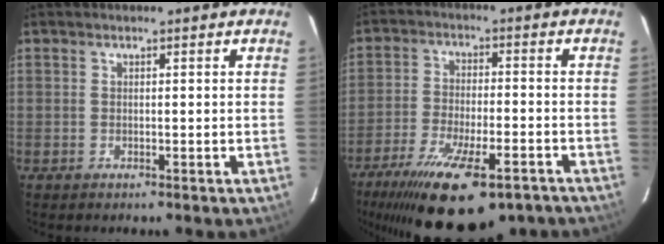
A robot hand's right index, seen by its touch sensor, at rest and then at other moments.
{"total": 20.7, "force": [-14.1, 7.1, 13.4], "torque": [-0.259, -0.050, -0.218]}